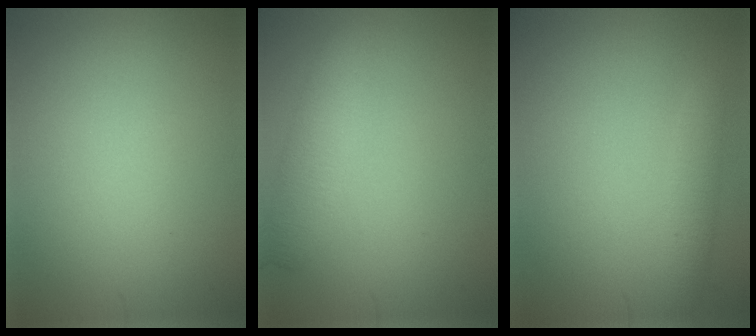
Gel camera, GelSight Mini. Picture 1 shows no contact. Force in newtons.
{"total": 3.2, "press": 3.2, "slide": 0.1}
{"total": 1.6, "press": 1.6, "slide": 0.0}